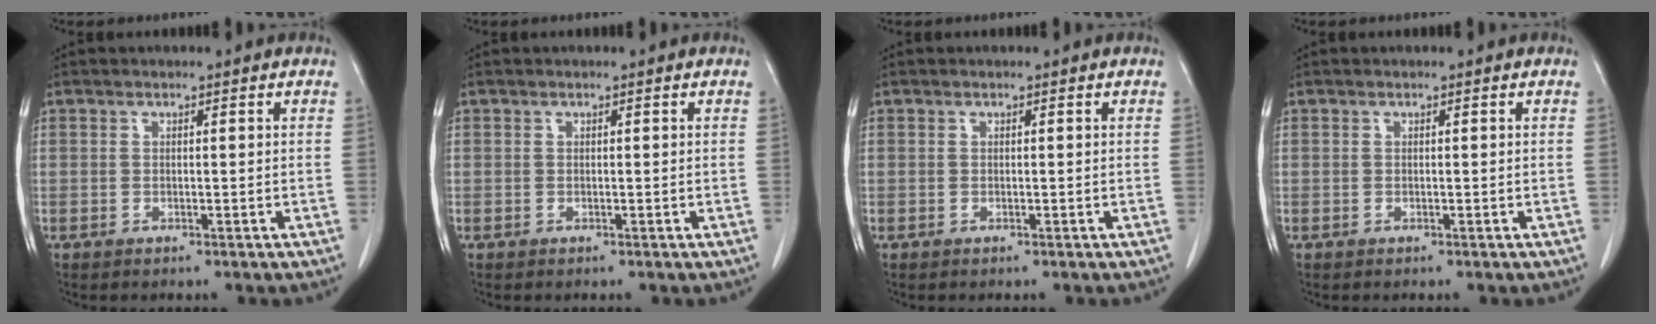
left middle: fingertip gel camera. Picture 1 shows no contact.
{"total": 0.0}
{"total": 0.0}
{"total": 0.0}